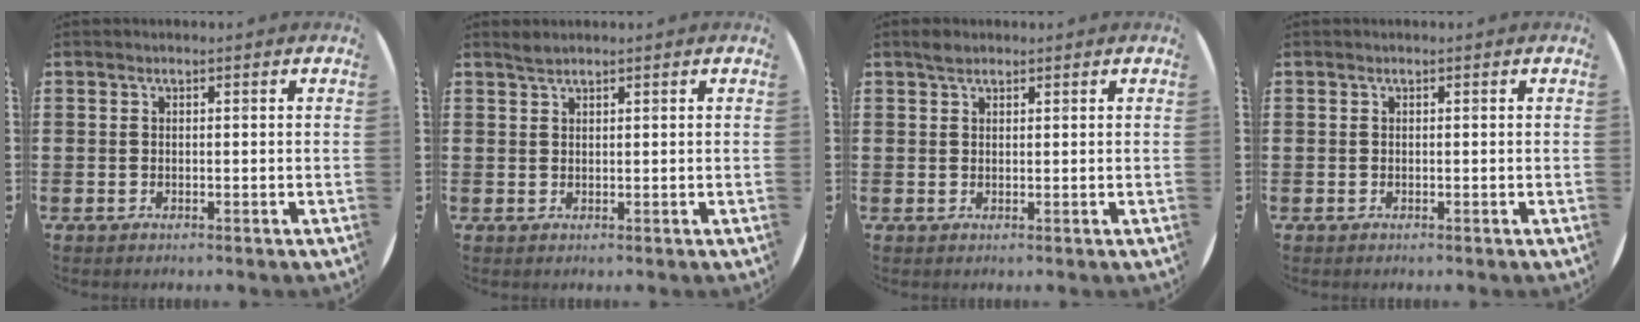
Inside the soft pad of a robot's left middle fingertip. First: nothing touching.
{"total": 1.1, "force": [1.0, 0.0, 0.2], "torque": [-0.005, 0.000, 0.020]}
{"total": 1.4, "force": [1.2, 0.6, 0.5], "torque": [-0.003, 0.002, 0.020]}
{"total": 0.0}